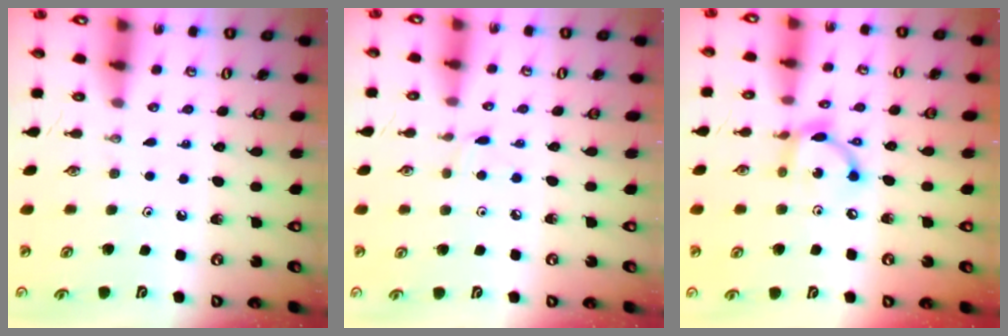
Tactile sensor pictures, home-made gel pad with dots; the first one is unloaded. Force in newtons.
{"total": 2.8, "press": 2.7, "slide": 0.5}
{"total": 10.3, "press": 10.3, "slide": 0.6}